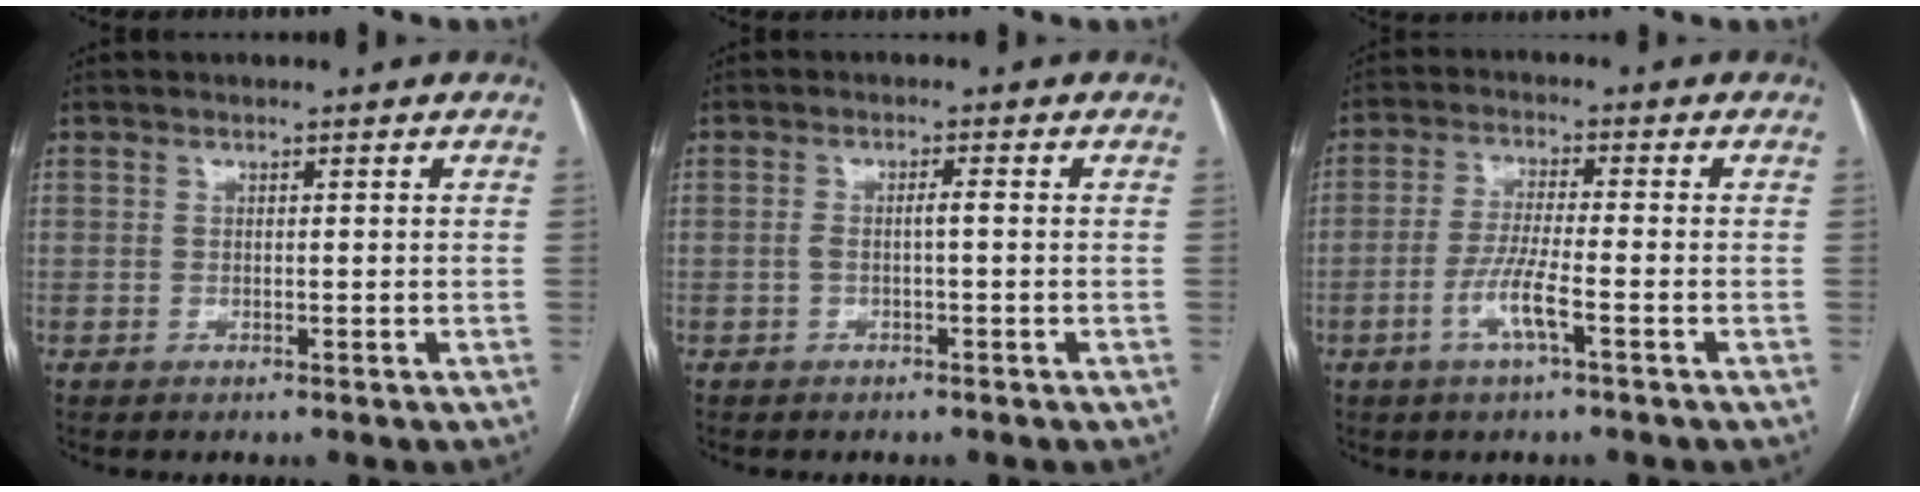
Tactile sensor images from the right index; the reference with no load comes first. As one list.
[{"total": 2.0, "force": [-0.5, 0.3, 1.9], "torque": [-0.040, 0.009, -0.007]}, {"total": 6.0, "force": [-2.6, 0.2, 5.3], "torque": [-0.109, -0.002, -0.052]}]